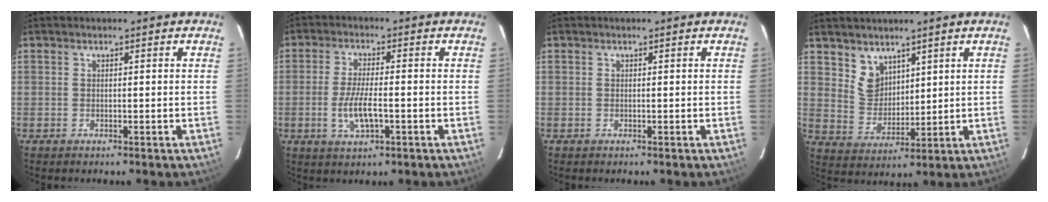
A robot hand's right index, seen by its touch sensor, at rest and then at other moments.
{"total": 6.8, "force": [-2.0, 1.9, 6.2], "torque": [-0.125, -0.007, -0.036]}
{"total": 0.0}
{"total": 6.2, "force": [4.2, 4.1, 1.8], "torque": [-0.026, 0.006, 0.093]}